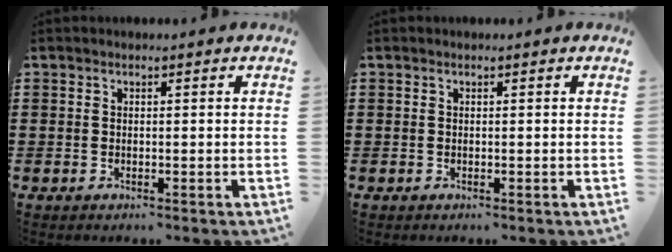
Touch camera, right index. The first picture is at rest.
{"total": 0.0}